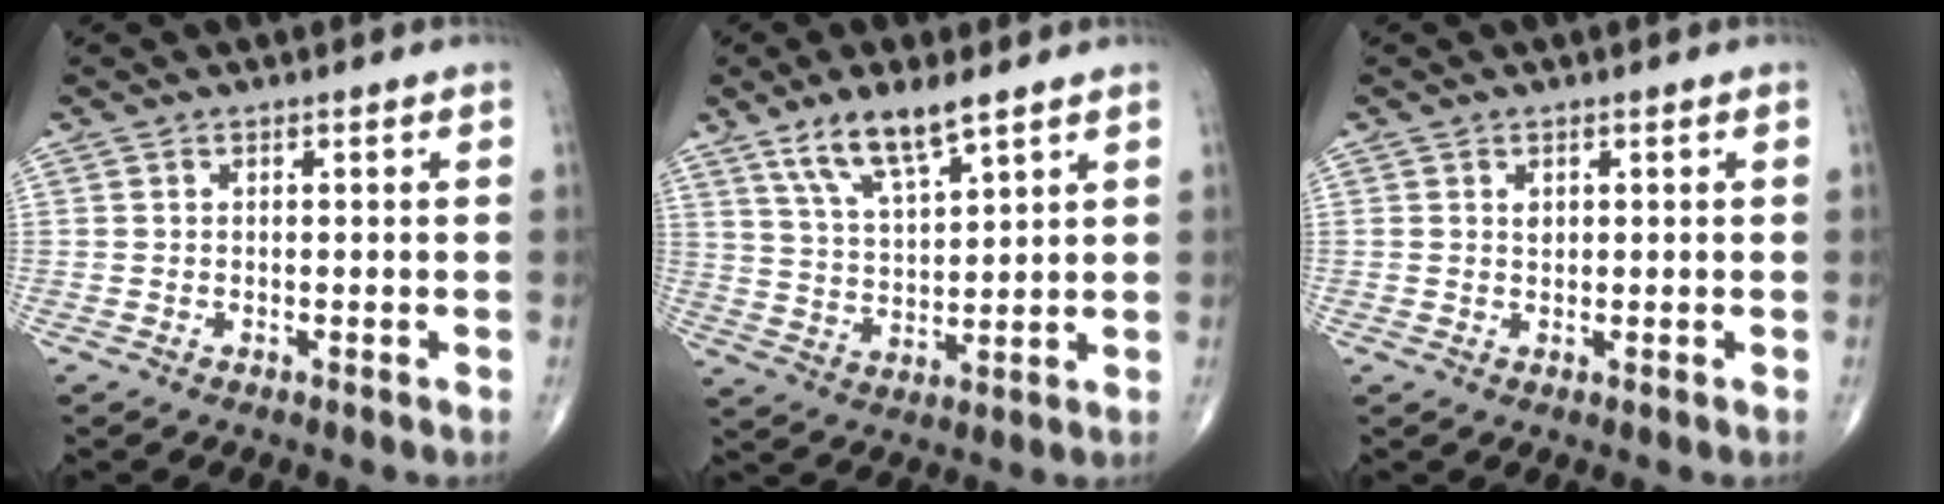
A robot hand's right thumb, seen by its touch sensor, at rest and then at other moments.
{"total": 9.9, "force": [6.6, 2.8, 6.9], "torque": [-0.125, -0.032, 0.131]}
{"total": 1.2, "force": [0.4, 0.8, 0.7], "torque": [-0.006, -0.002, 0.008]}